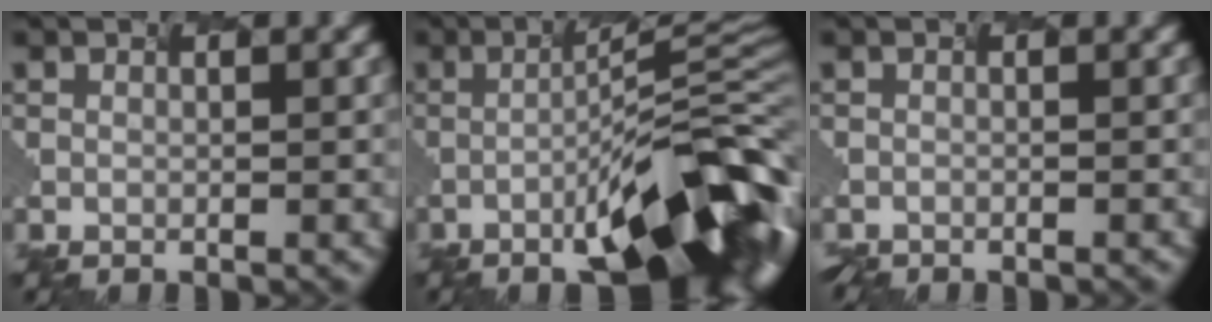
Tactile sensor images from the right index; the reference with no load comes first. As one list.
[{"total": 13.8, "force": [-5.1, 3.2, 12.4], "torque": [-0.174, 0.006, -0.075]}, {"total": 1.0, "force": [-0.9, 0.3, 0.1], "torque": [0.010, 0.000, -0.006]}]